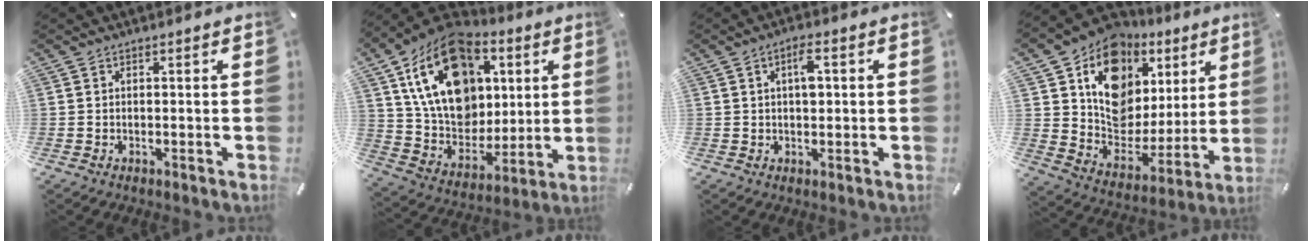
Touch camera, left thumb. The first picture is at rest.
{"total": 21.6, "force": [7.7, 16.1, 12.2], "torque": [-0.214, -0.035, 0.144]}
{"total": 4.2, "force": [0.9, 1.9, 3.7], "torque": [-0.059, 0.002, 0.009]}
{"total": 13.4, "force": [6.9, 10.5, 4.5], "torque": [-0.073, -0.063, 0.125]}